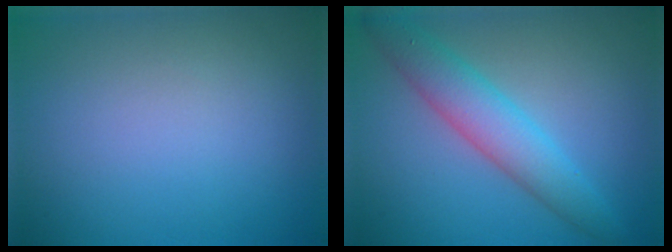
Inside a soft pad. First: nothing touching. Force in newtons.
{"total": 4.7, "press": 4.7, "slide": 0.1}